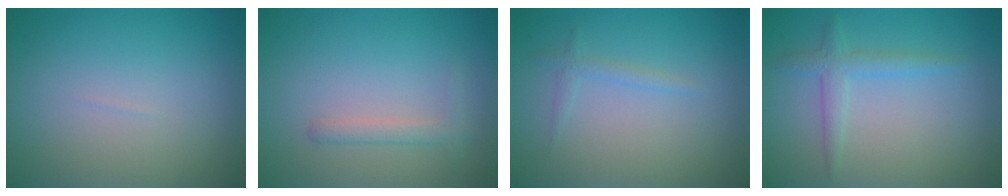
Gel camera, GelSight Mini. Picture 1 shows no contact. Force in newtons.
{"total": 0.9, "press": 0.9, "slide": 0.1}
{"total": 1.0, "press": 1.0, "slide": 0.1}
{"total": 2.1, "press": 2.1, "slide": 0.1}